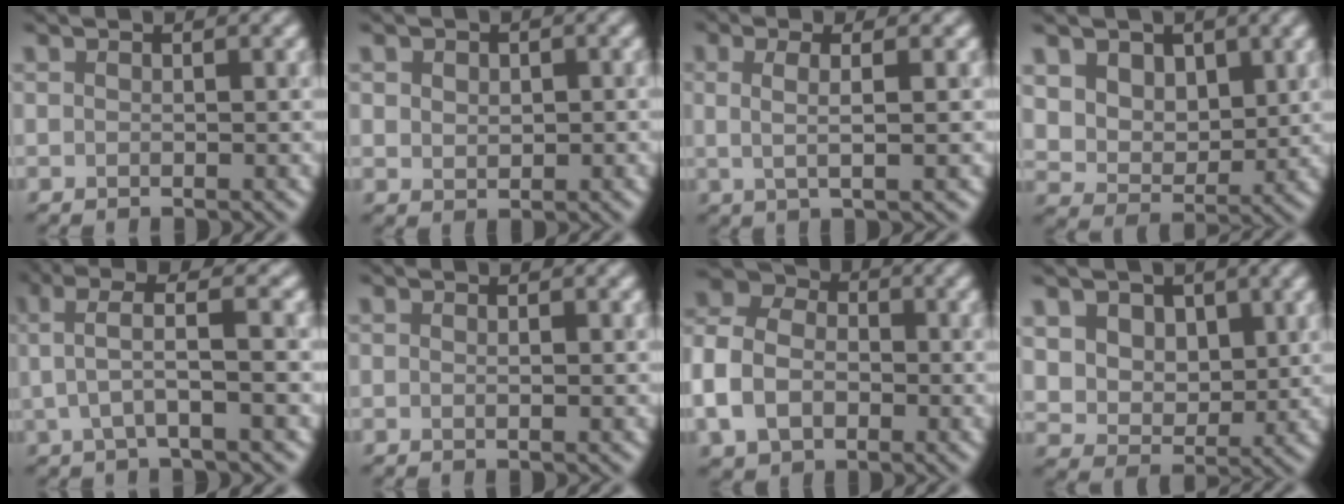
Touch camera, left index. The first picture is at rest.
{"total": 1.6, "force": [0.4, 1.3, 0.7], "torque": [-0.005, 0.010, 0.009]}
{"total": 2.5, "force": [0.2, 0.6, 2.4], "torque": [-0.044, -0.004, 0.002]}
{"total": 5.0, "force": [2.6, 3.7, 2.1], "torque": [-0.069, -0.013, 0.067]}
{"total": 3.5, "force": [0.7, 0.4, 3.4], "torque": [-0.067, 0.012, 0.021]}
{"total": 0.8, "force": [0.1, 0.4, 0.7], "torque": [0.002, -0.006, -0.007]}
{"total": 7.3, "force": [-2.2, 5.7, 4.1], "torque": [-0.115, 0.000, -0.052]}
{"total": 5.4, "force": [2.3, 4.2, 2.4], "torque": [-0.067, 0.001, 0.053]}